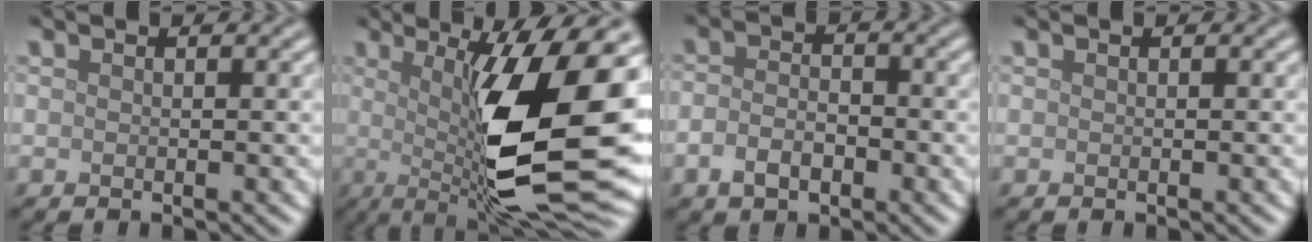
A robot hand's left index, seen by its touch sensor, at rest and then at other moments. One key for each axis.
{"total": 15.7, "fx": 0.5, "fy": 4.4, "fz": 15.0, "tx": -0.208, "ty": -0.005, "tz": 0.006}
{"total": 2.9, "fx": -1.2, "fy": 1.7, "fz": 1.9, "tx": -0.039, "ty": -0.002, "tz": -0.027}
{"total": 0.0}